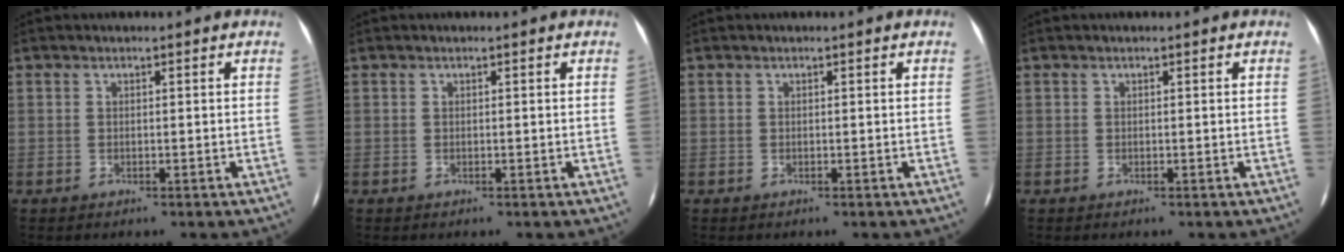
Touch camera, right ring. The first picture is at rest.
{"total": 0.0}
{"total": 0.0}
{"total": 0.0}